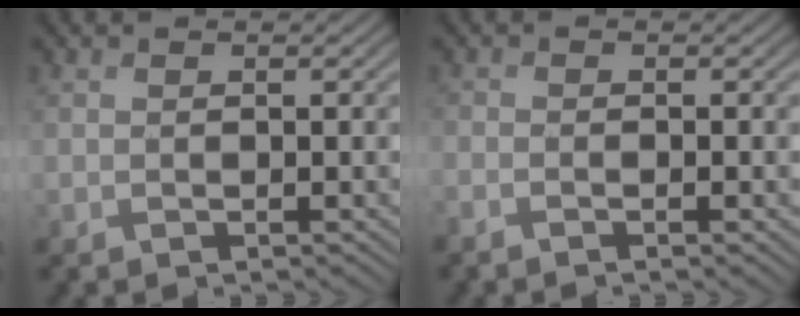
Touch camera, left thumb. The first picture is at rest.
{"total": 1.8, "force": [-1.2, 0.4, 1.3], "torque": [-0.028, -0.005, -0.027]}